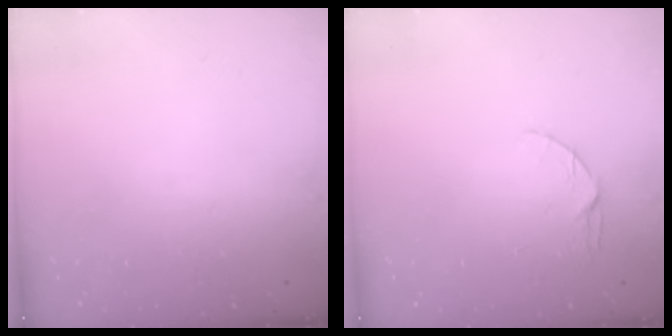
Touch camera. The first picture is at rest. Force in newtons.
{"total": 4.0, "press": 3.9, "slide": 0.4}